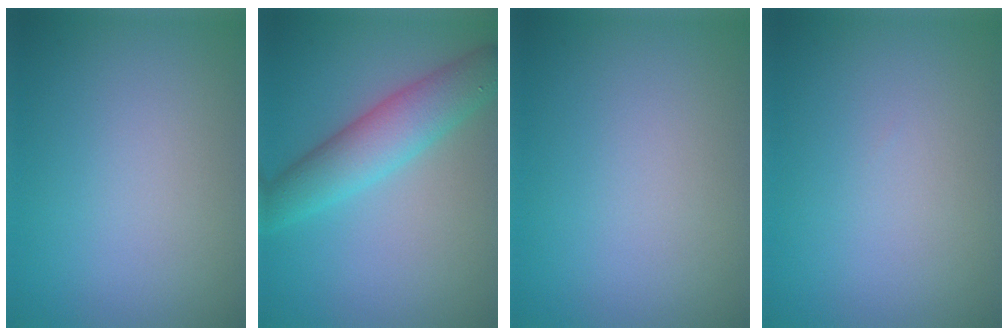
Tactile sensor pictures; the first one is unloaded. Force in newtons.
{"total": 5.1, "press": 5.1, "slide": 0.2}
{"total": 0.0}
{"total": 0.0}